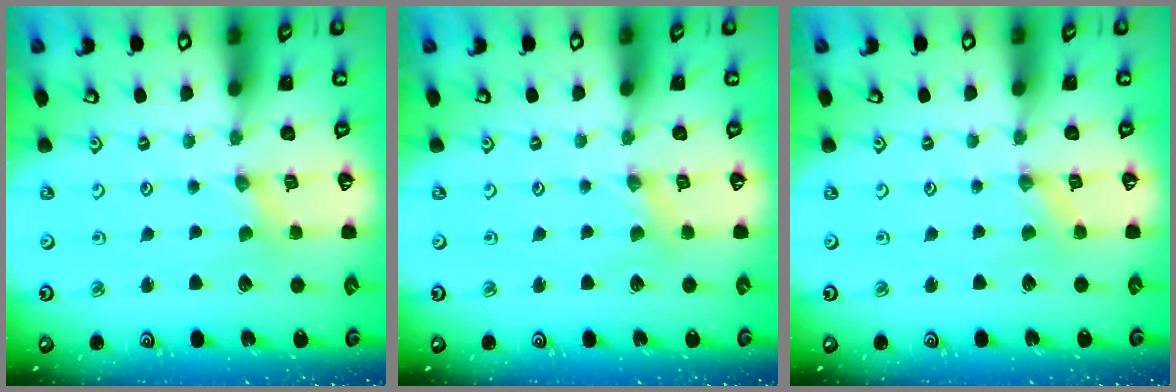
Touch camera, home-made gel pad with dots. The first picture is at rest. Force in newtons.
{"total": 2.5, "press": 2.4, "slide": 0.6}
{"total": 0.0}